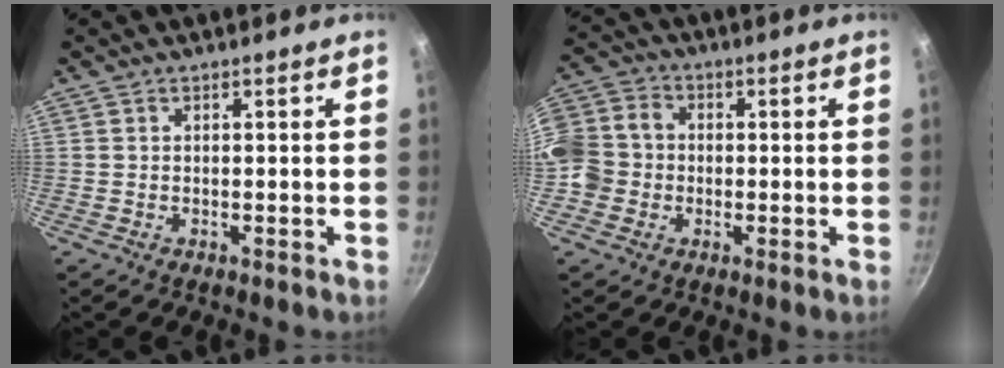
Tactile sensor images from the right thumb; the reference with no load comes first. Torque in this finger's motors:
{"motor_torque": [2.44, 2.57, 0.90, -0.72, 0.29]}